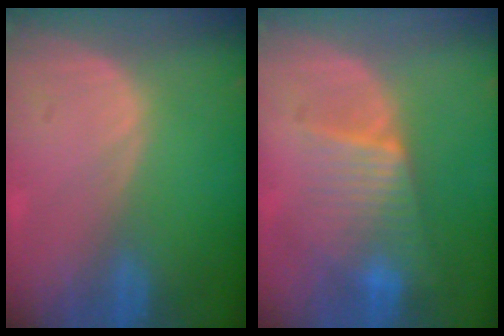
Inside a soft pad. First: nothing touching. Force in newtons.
{"total": 6.3, "press": 6.3, "slide": 0.9}